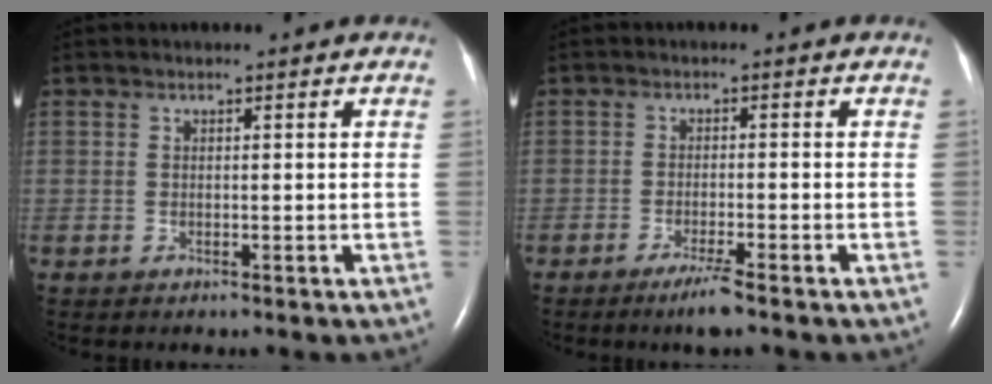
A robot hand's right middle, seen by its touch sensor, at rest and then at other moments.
{"total": 3.5, "force": [-2.5, -0.3, 2.4], "torque": [-0.051, -0.009, -0.047]}